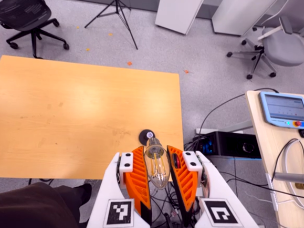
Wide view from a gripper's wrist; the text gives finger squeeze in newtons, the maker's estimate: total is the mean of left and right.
{"total": 12.4, "left": 13.1, "right": 11.7}